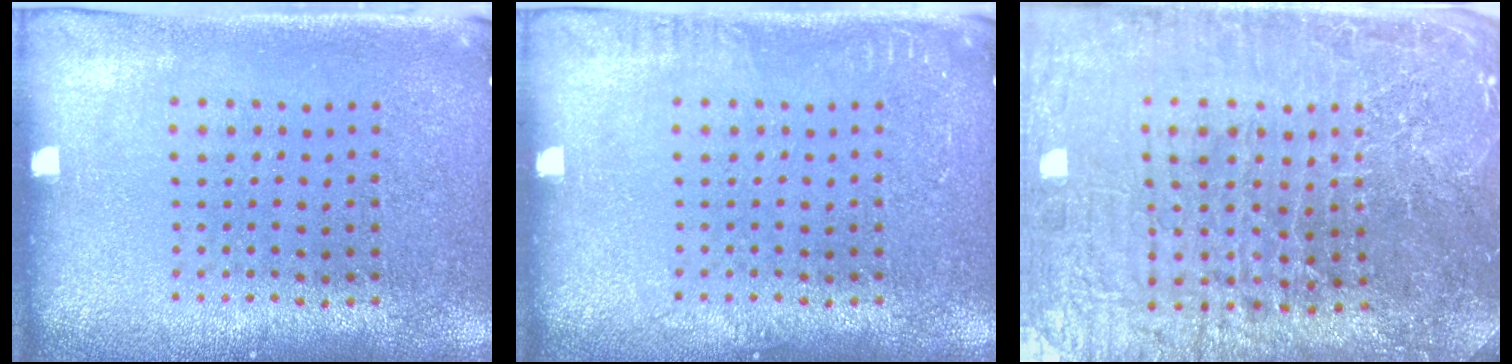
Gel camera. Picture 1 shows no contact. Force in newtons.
{"total": 0.8, "press": 0.8, "slide": 0.0}
{"total": 5.7, "press": 5.2, "slide": 2.1}